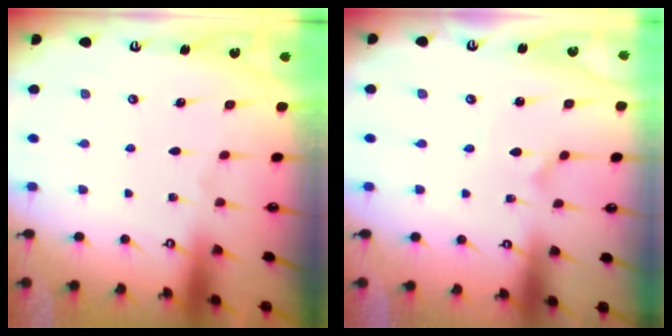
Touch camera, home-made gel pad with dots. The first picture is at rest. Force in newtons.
{"total": 1.6, "press": 1.6, "slide": 0.2}